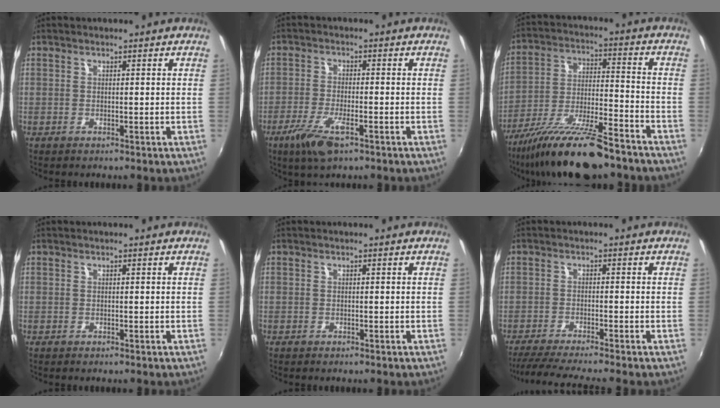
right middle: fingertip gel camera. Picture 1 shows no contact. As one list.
[{"total": 7.5, "force": [-4.4, 2.1, 5.8], "torque": [-0.134, -0.016, -0.081]}, {"total": 17.9, "force": [-13.9, 3.3, 10.9], "torque": [-0.212, -0.031, -0.235]}, {"total": 0.0}, {"total": 0.6, "force": [-0.4, 0.4, 0.0], "torque": [-0.001, 0.002, -0.008]}, {"total": 9.0, "force": [-7.9, -1.0, 4.1], "torque": [-0.096, -0.022, -0.133]}]